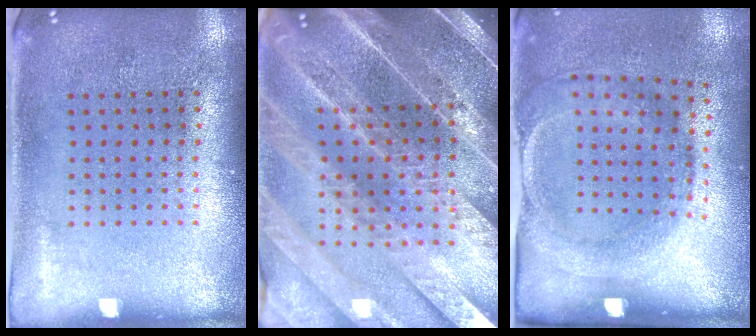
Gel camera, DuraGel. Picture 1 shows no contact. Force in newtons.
{"total": 5.2, "press": 4.5, "slide": 2.7}
{"total": 1.9, "press": 1.2, "slide": 1.5}